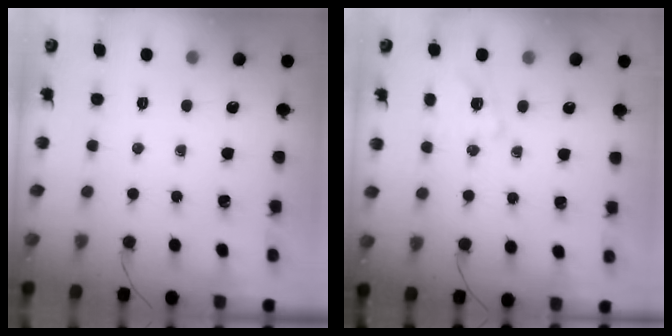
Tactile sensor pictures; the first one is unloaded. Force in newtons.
{"total": 1.5, "press": 0.9, "slide": 1.1}